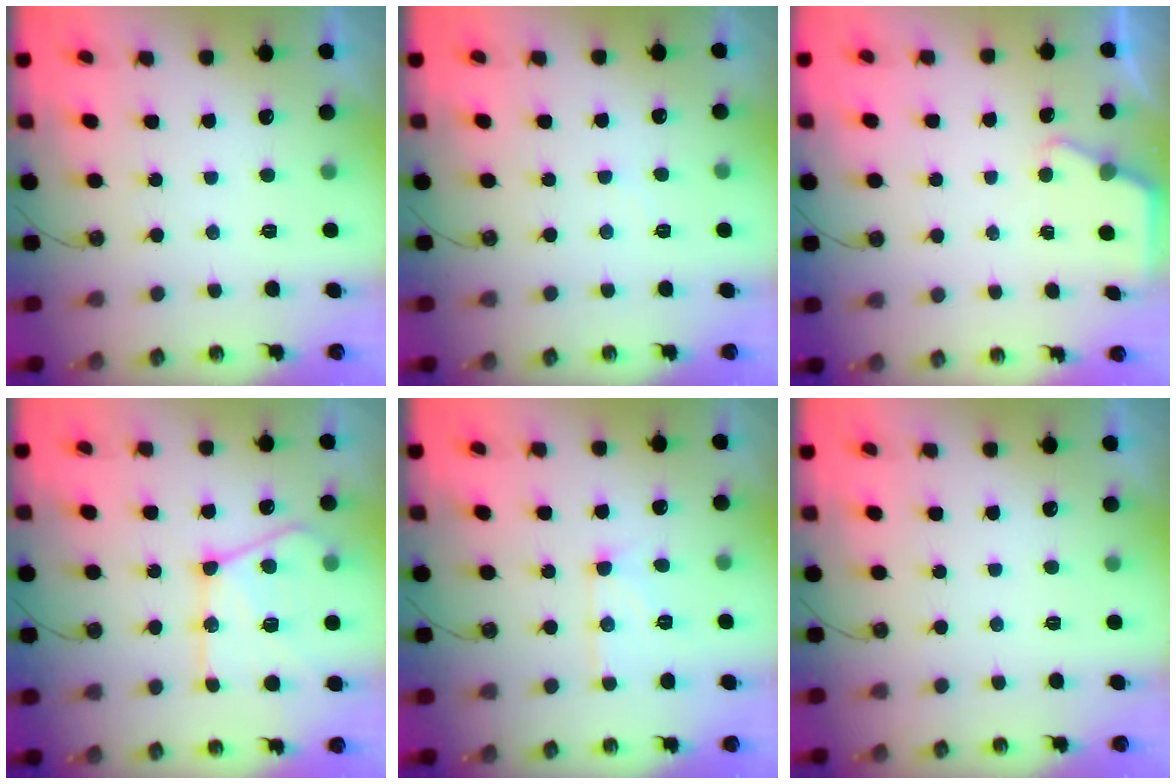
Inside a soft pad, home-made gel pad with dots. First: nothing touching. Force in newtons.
{"total": 3.5, "press": 3.4, "slide": 0.6}
{"total": 2.7, "press": 2.7, "slide": 0.2}
{"total": 19.7, "press": 19.6, "slide": 2.2}
{"total": 9.0, "press": 9.0, "slide": 0.5}
{"total": 0.0}